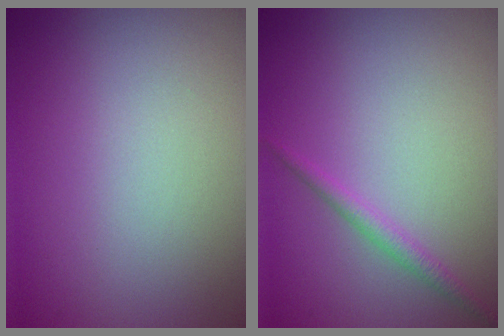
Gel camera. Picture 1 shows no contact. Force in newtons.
{"total": 1.3, "press": 1.3, "slide": 0.0}